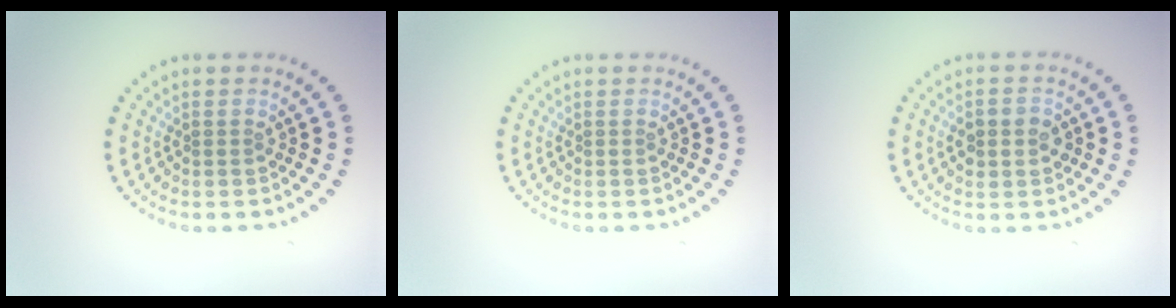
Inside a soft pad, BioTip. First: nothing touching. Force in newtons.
{"total": 0.0}
{"total": 2.9, "press": 2.8, "slide": 0.2}